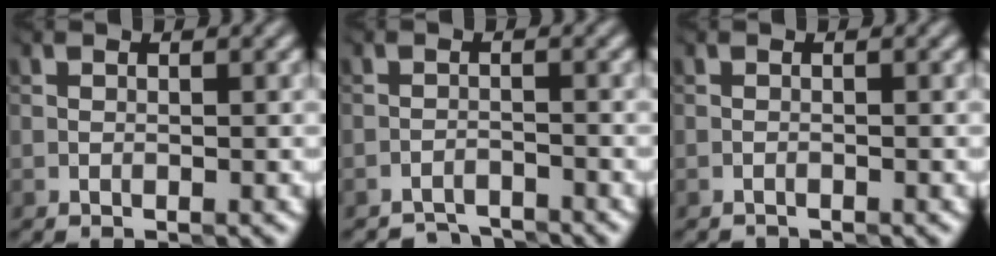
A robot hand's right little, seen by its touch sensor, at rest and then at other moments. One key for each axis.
{"total": 3.4, "fx": -3.3, "fy": 0.5, "fz": 0.3, "tx": -0.002, "ty": -0.005, "tz": -0.063}
{"total": 0.7, "fx": -0.6, "fy": 0.0, "fz": -0.2, "tx": 0.003, "ty": -0.002, "tz": -0.015}